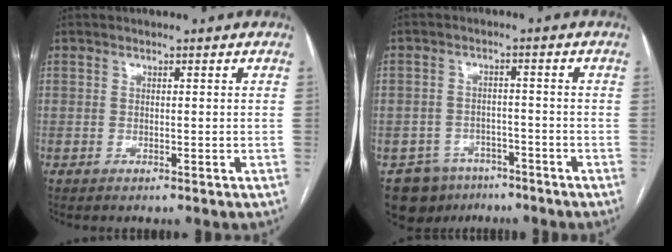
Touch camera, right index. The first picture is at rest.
{"total": 7.9, "force": [-5.3, 5.7, 0.9], "torque": [-0.013, 0.014, -0.073]}